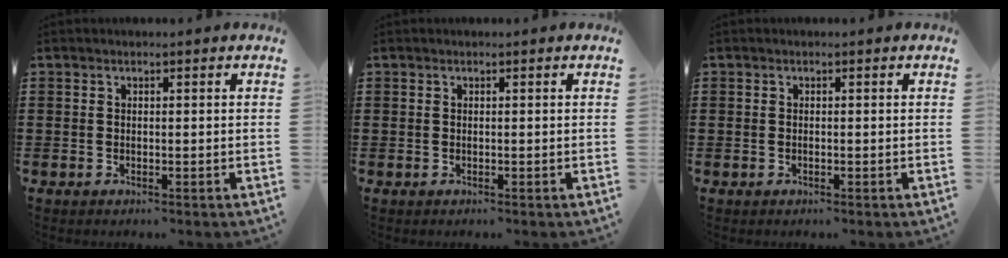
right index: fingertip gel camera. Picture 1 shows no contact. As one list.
[{"total": 0.0}, {"total": 0.0}]